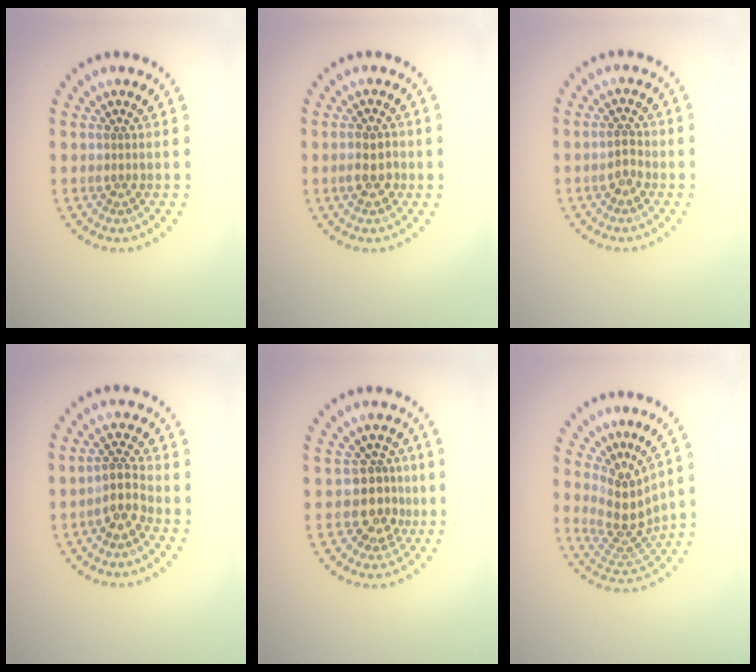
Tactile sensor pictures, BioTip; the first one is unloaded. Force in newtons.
{"total": 2.6, "press": 2.5, "slide": 0.5}
{"total": 1.7, "press": 1.7, "slide": 0.3}
{"total": 2.6, "press": 2.2, "slide": 1.4}
{"total": 3.4, "press": 2.7, "slide": 2.2}
{"total": 4.0, "press": 2.8, "slide": 2.9}